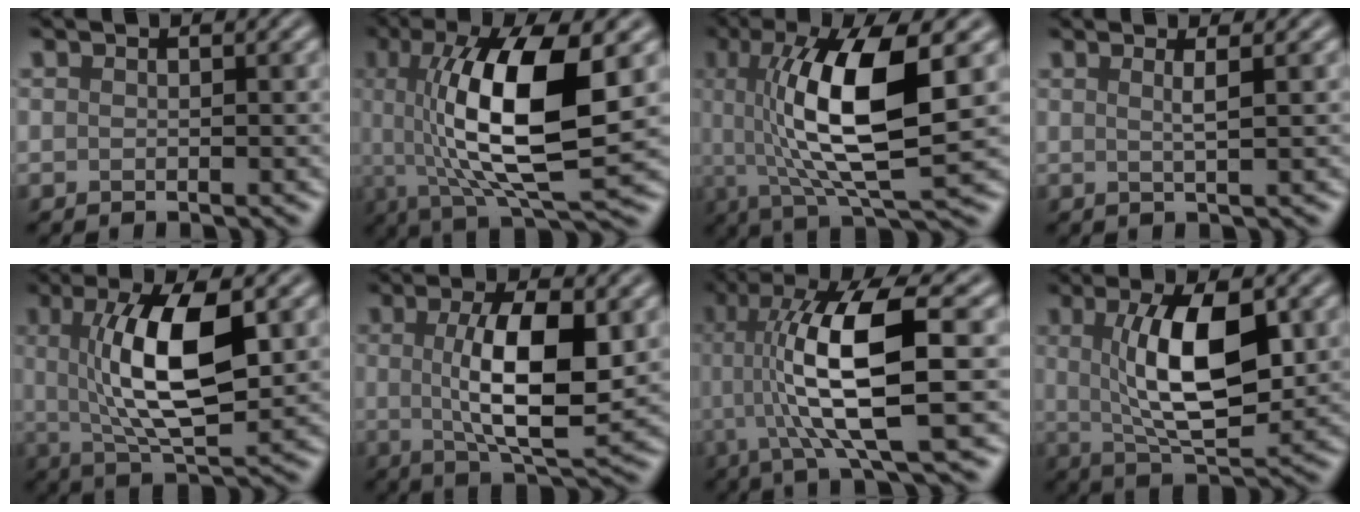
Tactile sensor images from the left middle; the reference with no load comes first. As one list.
[{"total": 12.2, "force": [1.1, 3.8, 11.6], "torque": [-0.198, 0.001, 0.021]}, {"total": 11.1, "force": [1.2, 3.0, 10.6], "torque": [-0.176, 0.004, 0.024]}, {"total": 2.0, "force": [0.7, 0.6, 1.8], "torque": [-0.026, 0.004, -0.001]}, {"total": 9.4, "force": [1.4, 3.2, 8.7], "torque": [-0.150, -0.004, 0.026]}, {"total": 8.6, "force": [0.7, 2.7, 8.1], "torque": [-0.138, -0.008, 0.015]}, {"total": 11.1, "force": [0.6, 2.6, 10.8], "torque": [-0.182, 0.005, 0.015]}, {"total": 8.5, "force": [1.3, 3.0, 7.9], "torque": [-0.134, -0.008, 0.026]}]